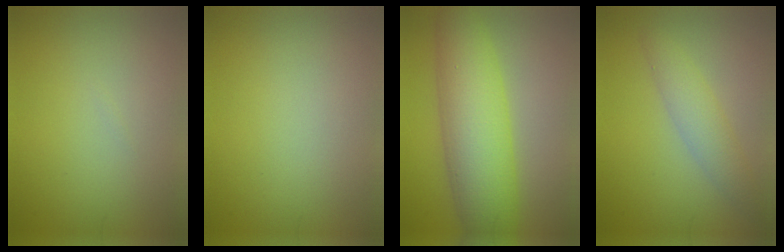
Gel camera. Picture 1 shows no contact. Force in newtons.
{"total": 0.0}
{"total": 8.4, "press": 8.4, "slide": 0.1}
{"total": 2.9, "press": 2.9, "slide": 0.1}